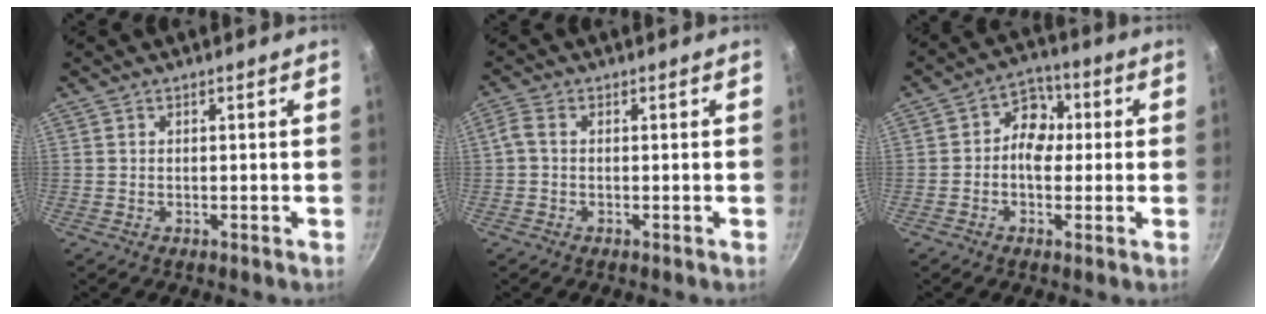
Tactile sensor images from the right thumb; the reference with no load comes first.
{"total": 2.3, "force": [-0.1, 1.4, 1.8], "torque": [-0.047, 0.009, -0.009]}
{"total": 7.6, "force": [0.2, 6.0, 4.7], "torque": [-0.032, 0.011, -0.014]}